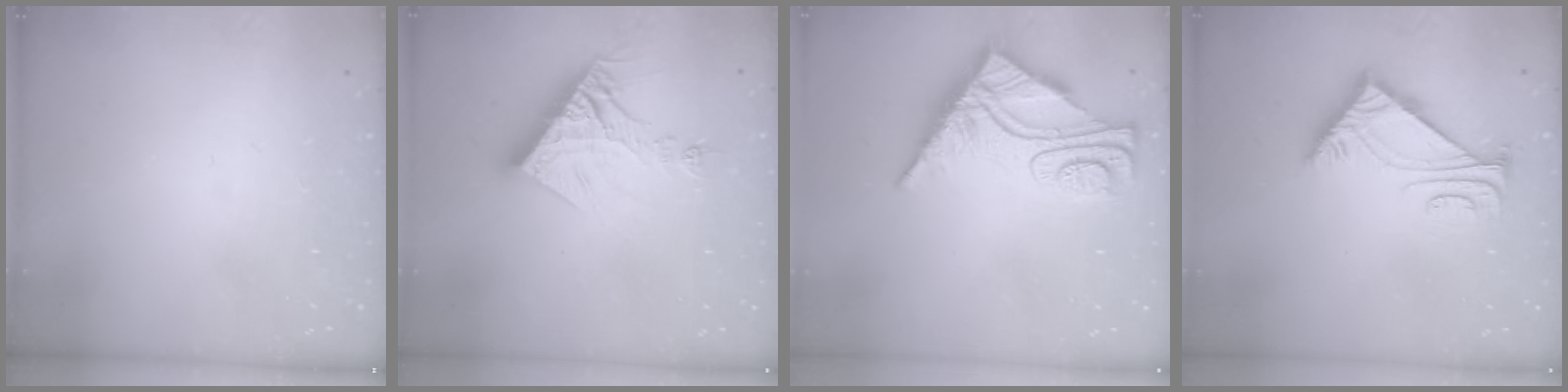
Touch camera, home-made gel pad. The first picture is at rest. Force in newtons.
{"total": 15.0, "press": 14.9, "slide": 1.6}
{"total": 12.3, "press": 12.2, "slide": 1.2}
{"total": 7.6, "press": 7.6, "slide": 0.7}